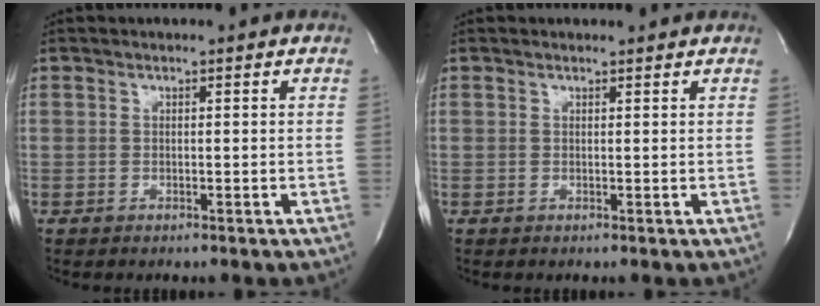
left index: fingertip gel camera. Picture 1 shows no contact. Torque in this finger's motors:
{"motor_torque": [0.13, -0.25, -0.14, -0.01]}